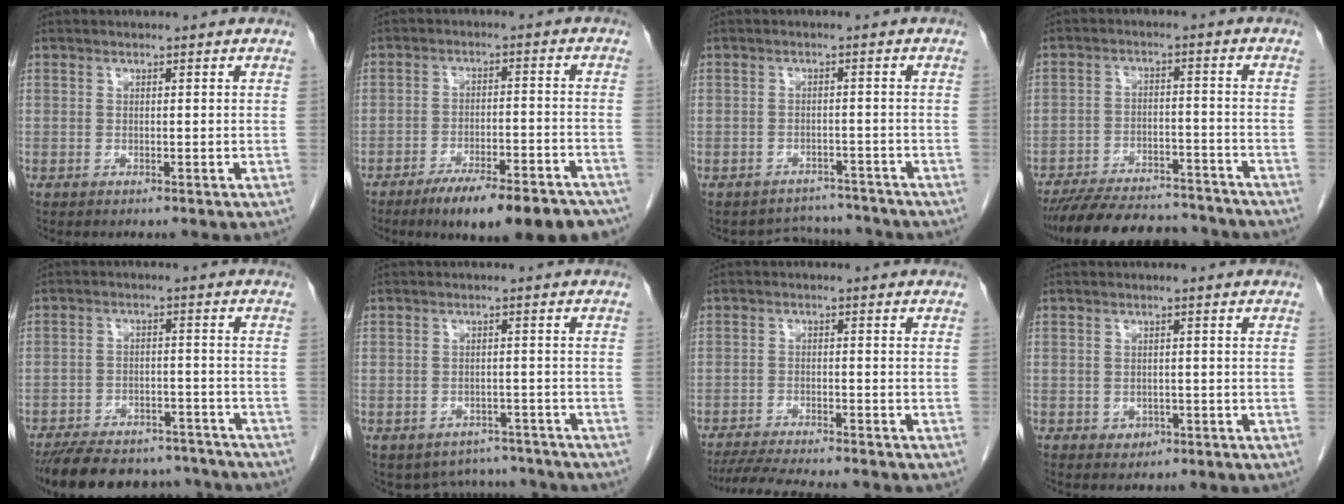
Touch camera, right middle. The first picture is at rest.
{"total": 15.5, "force": [-12.3, 3.3, 8.9], "torque": [-0.082, 0.011, -0.174]}
{"total": 5.0, "force": [-4.7, 1.4, -1.0], "torque": [0.012, 0.017, -0.062]}
{"total": 17.0, "force": [-15.4, 4.1, 5.7], "torque": [-0.110, -0.002, -0.221]}
{"total": 17.7, "force": [-15.4, 6.0, 6.3], "torque": [-0.136, -0.003, -0.216]}
{"total": 6.9, "force": [-6.3, 3.0, -0.1], "torque": [0.011, 0.021, -0.076]}
{"total": 9.9, "force": [-8.9, 0.7, 4.3], "torque": [-0.066, -0.016, -0.137]}
{"total": 1.6, "force": [-0.7, 1.3, 0.6], "torque": [-0.007, 0.004, -0.003]}